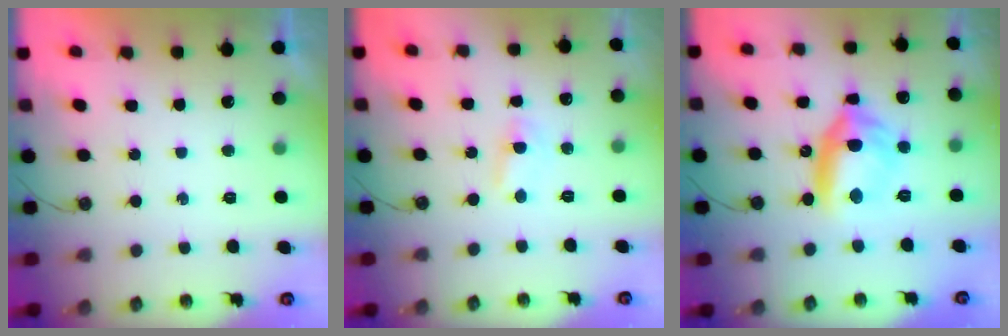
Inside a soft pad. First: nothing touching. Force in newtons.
{"total": 2.5, "press": 2.5, "slide": 0.3}
{"total": 11.4, "press": 11.4, "slide": 1.3}